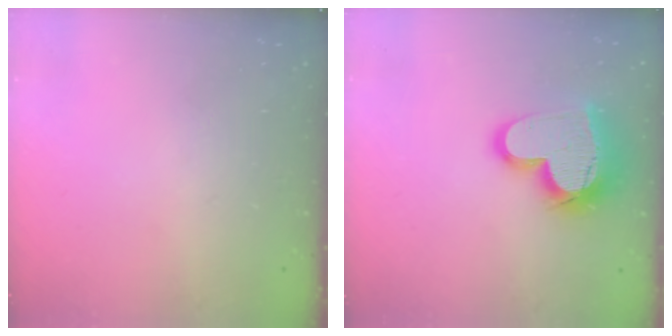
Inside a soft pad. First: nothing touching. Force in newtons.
{"total": 20.1, "press": 20.0, "slide": 1.3}